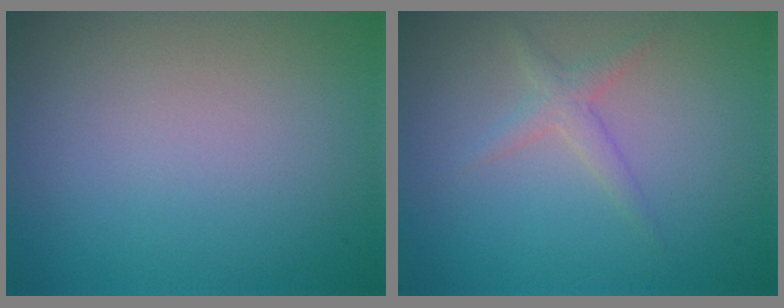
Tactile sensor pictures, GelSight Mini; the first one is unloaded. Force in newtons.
{"total": 1.5, "press": 1.5, "slide": 0.1}